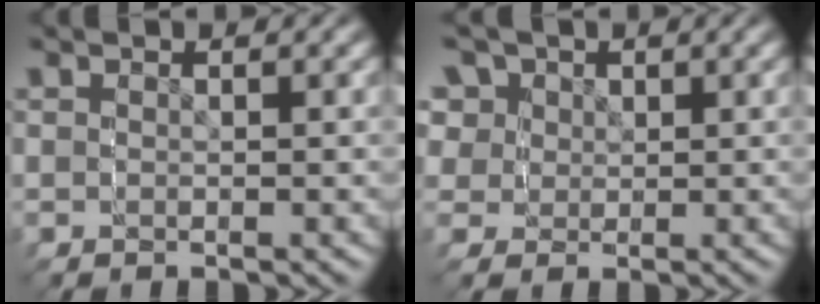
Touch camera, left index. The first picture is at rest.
{"total": 7.0, "force": [2.4, 6.5, 1.3], "torque": [-0.051, -0.029, 0.042]}